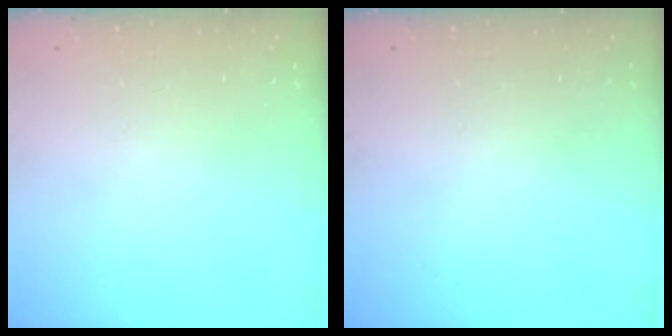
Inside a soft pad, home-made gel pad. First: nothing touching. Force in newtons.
{"total": 0.0}